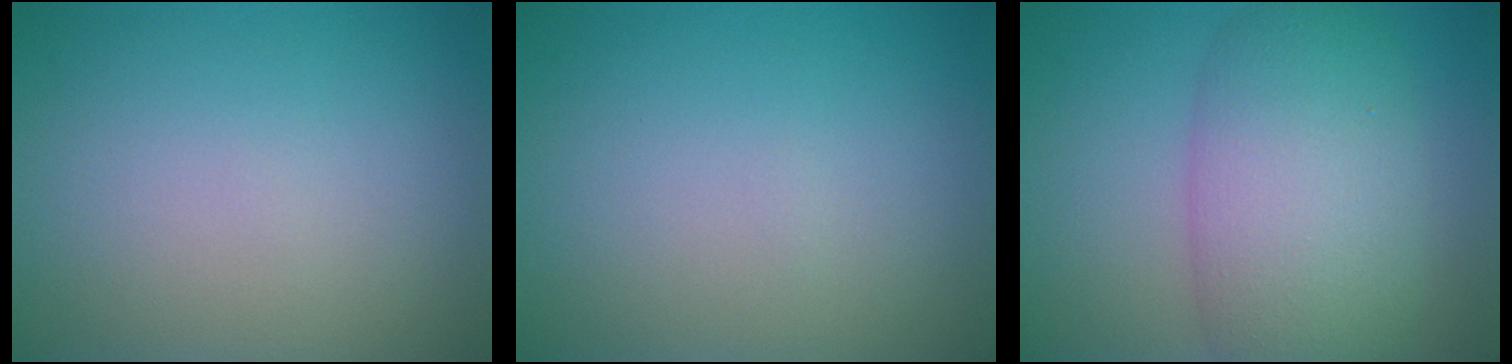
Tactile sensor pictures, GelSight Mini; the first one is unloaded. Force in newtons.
{"total": 0.0}
{"total": 8.2, "press": 8.2, "slide": 0.1}